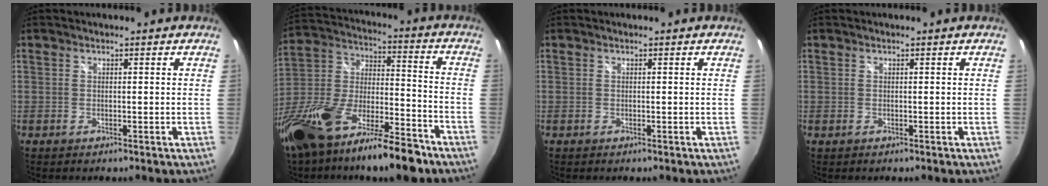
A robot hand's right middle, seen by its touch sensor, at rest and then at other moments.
{"total": 23.3, "force": [-14.7, 8.3, 16.1], "torque": [-0.317, -0.016, -0.255]}
{"total": 0.0}
{"total": 0.0}